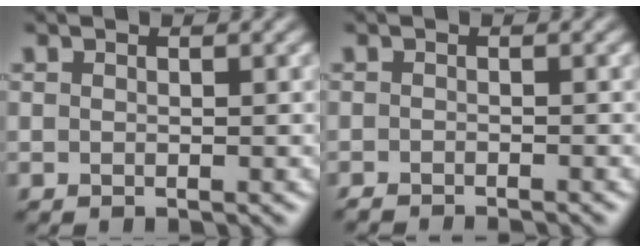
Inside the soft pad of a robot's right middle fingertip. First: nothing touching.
{"total": 2.1, "force": [-2.0, 0.2, 0.7], "torque": [-0.007, -0.007, -0.034]}